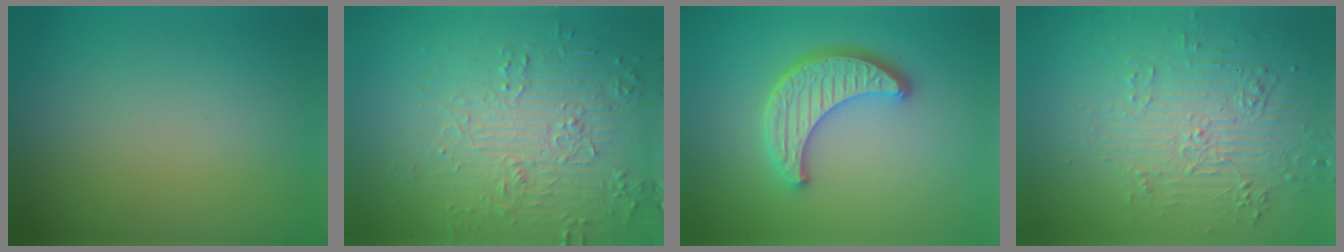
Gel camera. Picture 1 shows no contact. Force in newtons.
{"total": 4.4, "press": 4.4, "slide": 0.6}
{"total": 4.5, "press": 3.7, "slide": 2.6}
{"total": 4.4, "press": 3.4, "slide": 2.8}